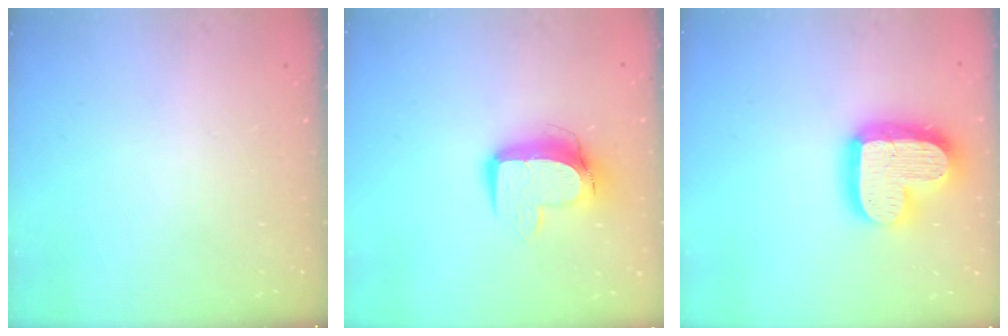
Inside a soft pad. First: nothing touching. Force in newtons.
{"total": 11.0, "press": 10.9, "slide": 1.1}
{"total": 20.7, "press": 20.7, "slide": 1.7}